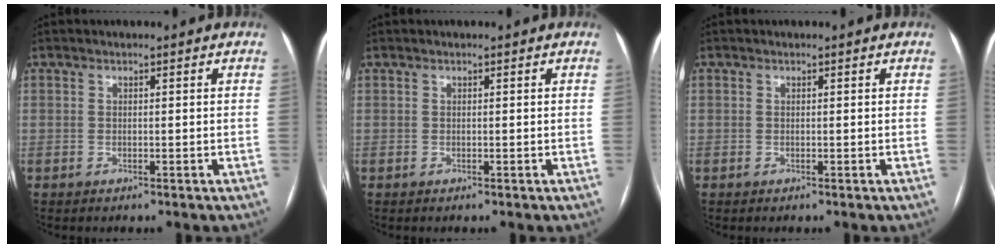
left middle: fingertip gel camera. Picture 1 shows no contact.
{"total": 0.0}
{"total": 1.5, "force": [-0.6, -1.1, -0.9], "torque": [0.015, -0.010, -0.010]}